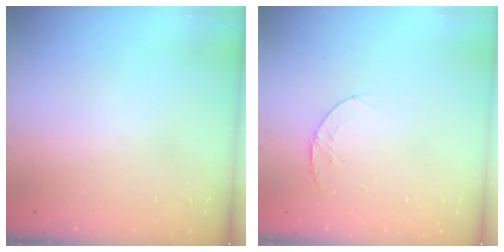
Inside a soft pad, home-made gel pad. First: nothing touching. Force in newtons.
{"total": 4.0, "press": 3.9, "slide": 0.5}